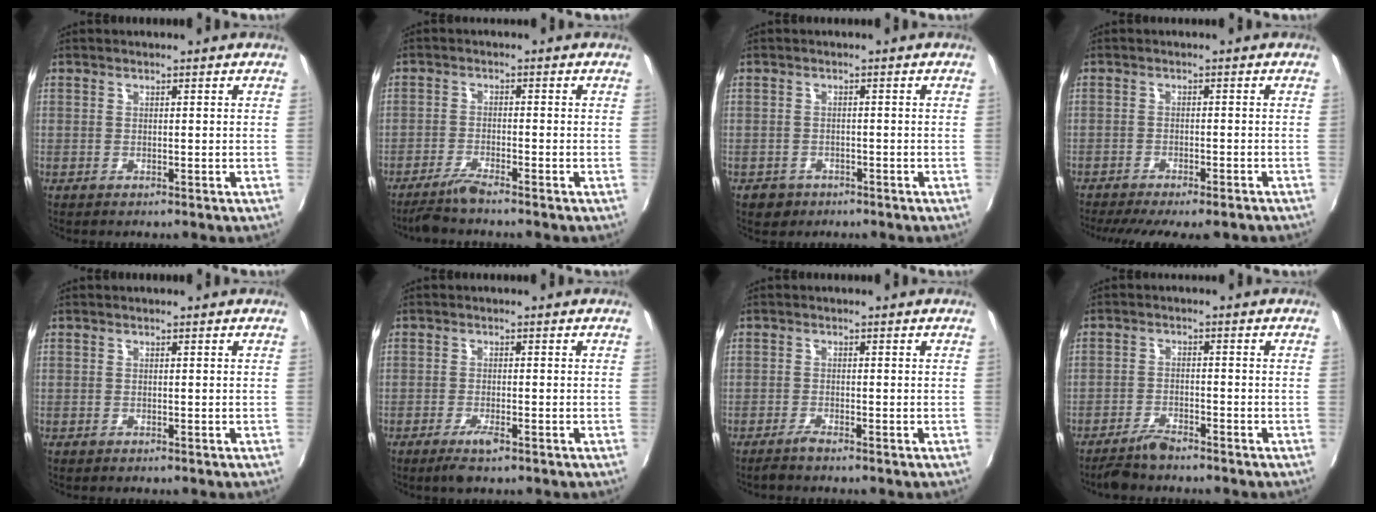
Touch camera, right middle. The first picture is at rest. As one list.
[{"total": 3.9, "force": [-3.5, -0.2, 1.9], "torque": [-0.057, -0.008, -0.070]}, {"total": 3.1, "force": [-1.7, 2.4, 0.7], "torque": [-0.024, -0.002, -0.024]}, {"total": 11.2, "force": [-9.4, 2.2, 5.6], "torque": [-0.120, -0.033, -0.138]}, {"total": 0.0}, {"total": 3.1, "force": [-2.0, 0.6, 2.3], "torque": [-0.053, -0.008, -0.038]}, {"total": 1.6, "force": [-1.4, 0.0, 0.7], "torque": [-0.021, -0.003, -0.029]}, {"total": 4.2, "force": [-3.8, 0.9, 1.7], "torque": [-0.050, -0.005, -0.073]}]